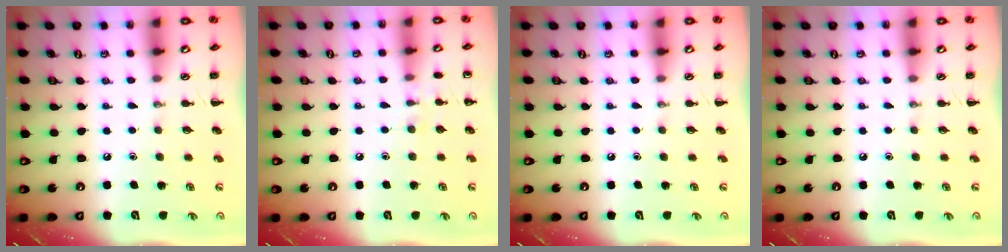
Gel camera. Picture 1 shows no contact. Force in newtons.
{"total": 5.0, "press": 4.7, "slide": 1.7}
{"total": 0.0}
{"total": 0.0}